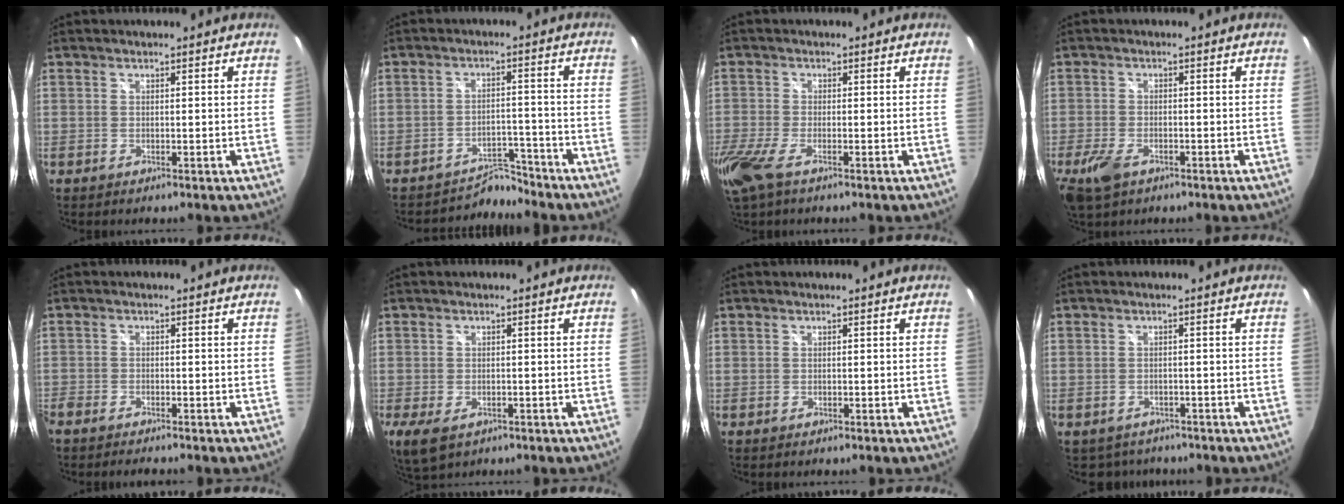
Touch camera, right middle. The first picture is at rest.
{"total": 5.4, "force": [-5.2, 1.2, -0.6], "torque": [0.007, 0.013, -0.083]}
{"total": 8.6, "force": [-5.2, 2.7, 6.4], "torque": [-0.155, -0.035, -0.102]}
{"total": 6.2, "force": [-3.5, 3.3, 4.0], "torque": [-0.105, -0.016, -0.063]}
{"total": 3.7, "force": [-3.4, 0.8, 1.3], "torque": [-0.038, -0.017, -0.062]}
{"total": 6.8, "force": [-3.5, 3.8, 4.4], "torque": [-0.097, -0.028, -0.058]}
{"total": 0.0}
{"total": 3.9, "force": [-3.1, 2.4, 0.4], "torque": [-0.013, -0.006, -0.042]}